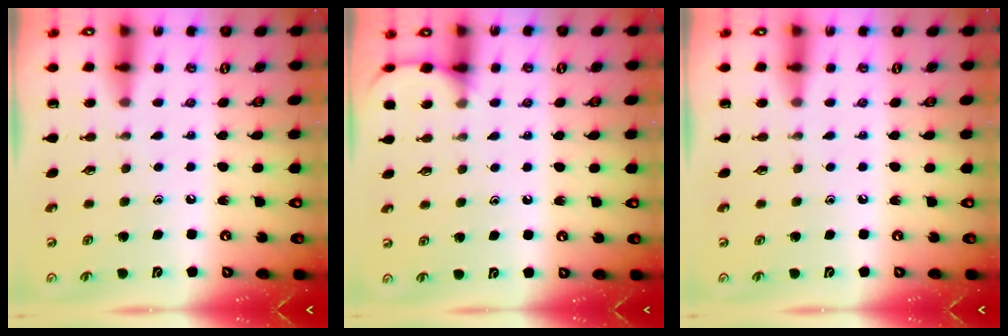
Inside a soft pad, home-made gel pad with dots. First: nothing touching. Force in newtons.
{"total": 4.7, "press": 4.7, "slide": 0.5}
{"total": 0.0}